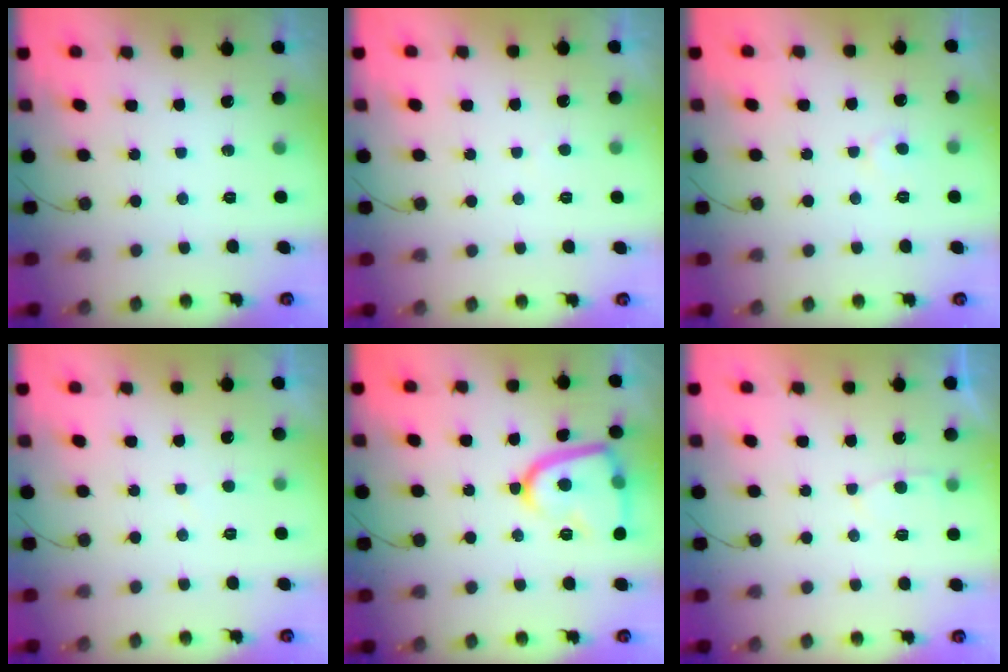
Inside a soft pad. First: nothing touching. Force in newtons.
{"total": 1.9, "press": 1.9, "slide": 0.3}
{"total": 3.9, "press": 3.9, "slide": 0.4}
{"total": 1.6, "press": 1.6, "slide": 0.2}
{"total": 14.2, "press": 14.2, "slide": 0.7}
{"total": 3.0, "press": 3.0, "slide": 0.4}